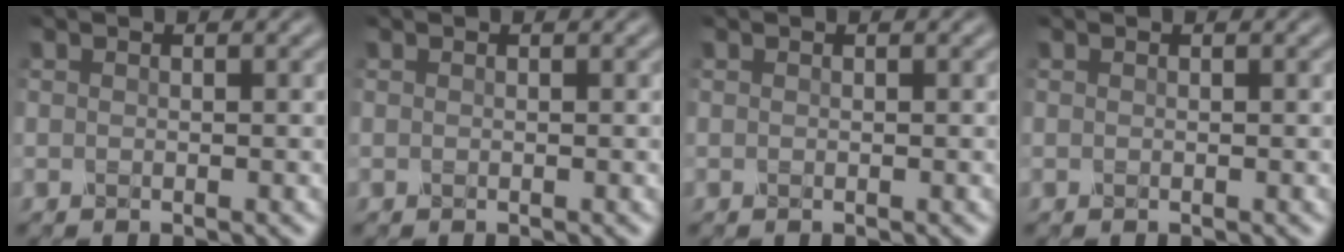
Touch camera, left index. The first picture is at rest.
{"total": 0.0}
{"total": 0.0}
{"total": 0.0}